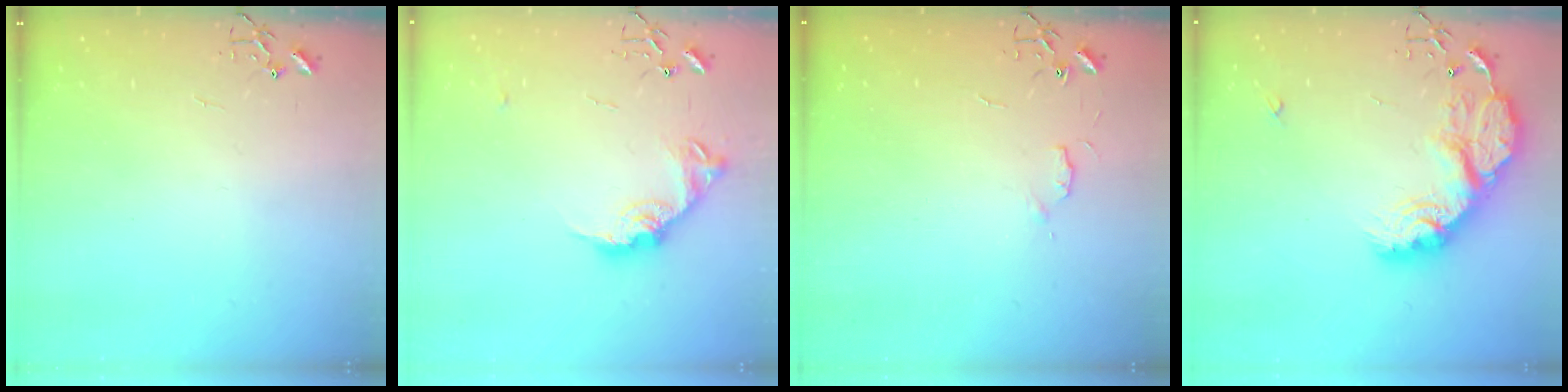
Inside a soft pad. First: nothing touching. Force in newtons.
{"total": 15.6, "press": 15.6, "slide": 0.7}
{"total": 4.6, "press": 4.6, "slide": 0.7}
{"total": 22.6, "press": 22.5, "slide": 1.9}